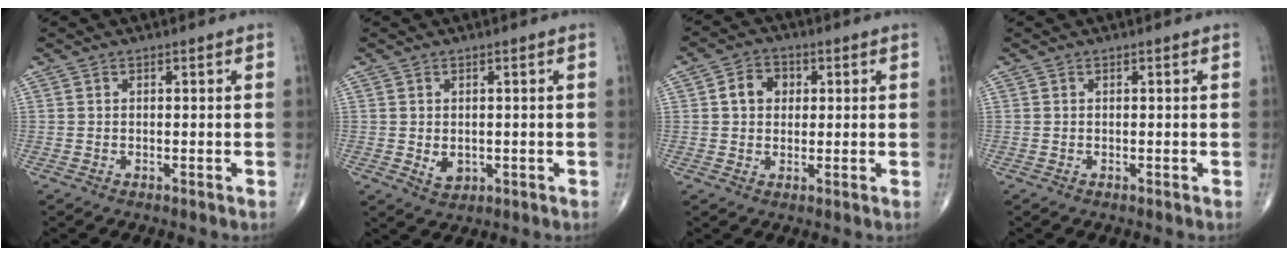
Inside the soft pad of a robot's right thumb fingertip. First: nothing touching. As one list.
[{"total": 2.8, "force": [-0.3, 2.1, 1.8], "torque": [-0.020, -0.003, 0.004]}, {"total": 5.5, "force": [1.0, 4.4, 3.1], "torque": [-0.035, 0.009, 0.012]}, {"total": 0.0}]